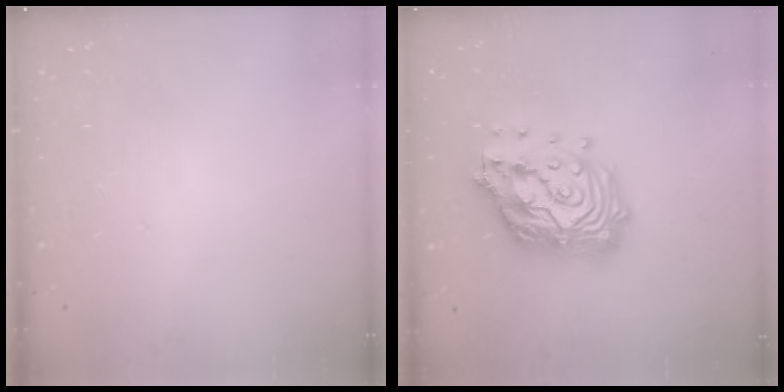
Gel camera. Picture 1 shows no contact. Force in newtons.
{"total": 19.3, "press": 19.2, "slide": 2.1}